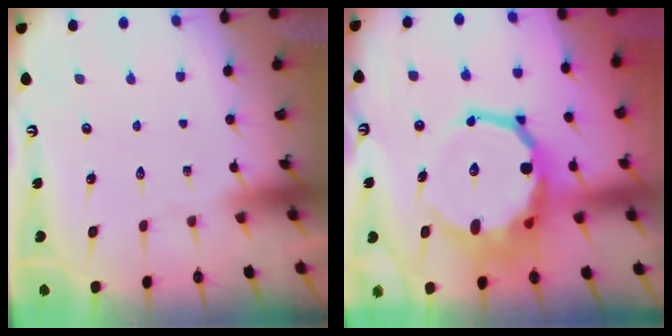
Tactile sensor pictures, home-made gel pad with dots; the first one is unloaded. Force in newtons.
{"total": 16.7, "press": 16.3, "slide": 3.7}